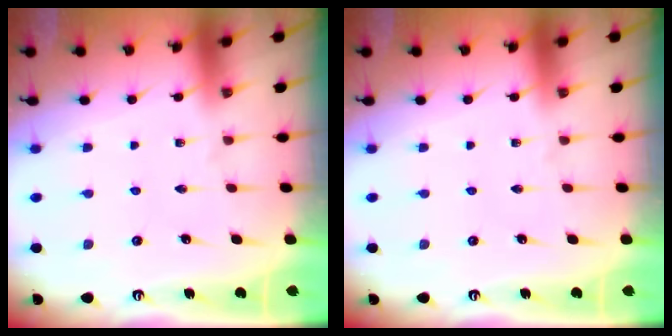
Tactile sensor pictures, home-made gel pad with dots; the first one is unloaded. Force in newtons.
{"total": 0.0}